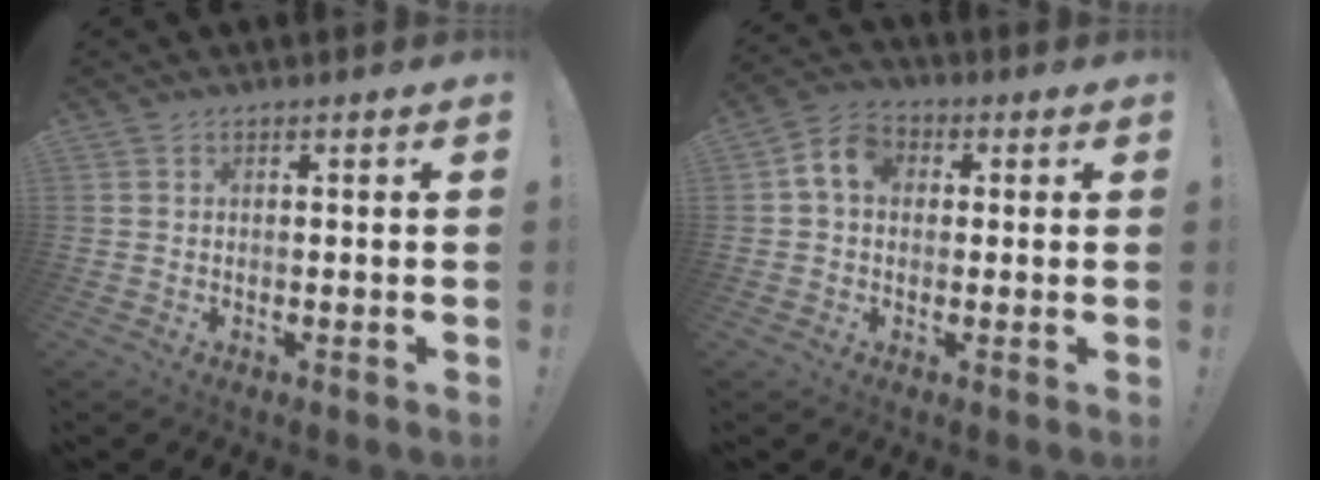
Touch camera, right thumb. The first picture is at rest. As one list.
[{"total": 8.1, "force": [1.4, 6.2, 5.1], "torque": [-0.088, 0.019, 0.033]}]